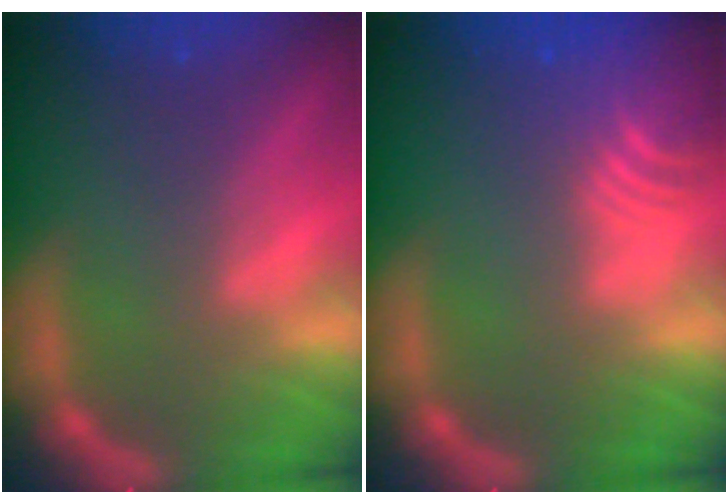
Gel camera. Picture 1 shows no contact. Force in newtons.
{"total": 7.0}